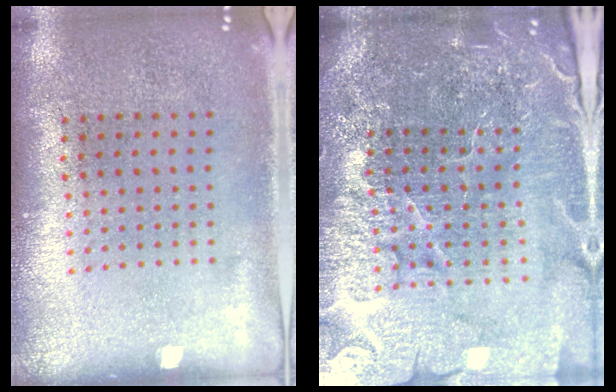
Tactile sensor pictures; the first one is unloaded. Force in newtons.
{"total": 6.0, "press": 5.3, "slide": 2.7}